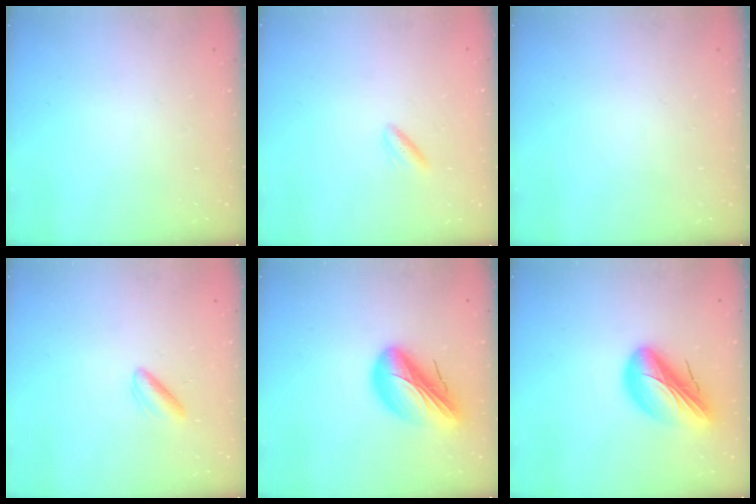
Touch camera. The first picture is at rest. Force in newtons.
{"total": 2.6, "press": 2.5, "slide": 0.9}
{"total": 0.0}
{"total": 5.0, "press": 4.9, "slide": 1.2}
{"total": 16.6, "press": 16.2, "slide": 3.7}
{"total": 16.6, "press": 16.2, "slide": 3.7}